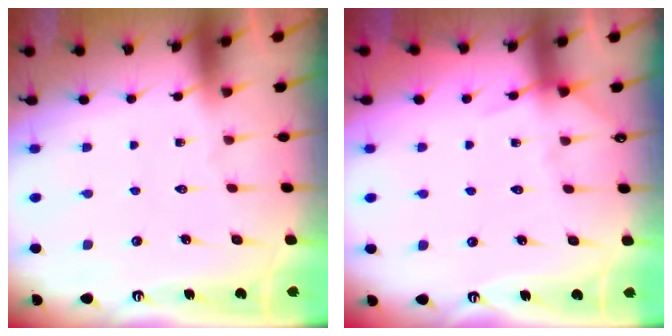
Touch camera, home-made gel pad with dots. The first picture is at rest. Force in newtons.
{"total": 4.7, "press": 4.6, "slide": 0.7}